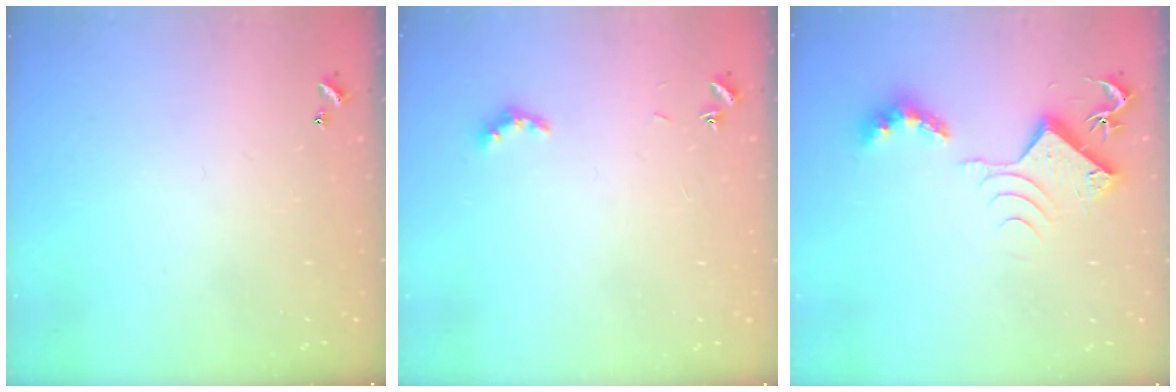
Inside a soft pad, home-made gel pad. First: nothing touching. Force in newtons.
{"total": 3.5, "press": 3.4, "slide": 1.0}
{"total": 10.4, "press": 10.3, "slide": 0.5}